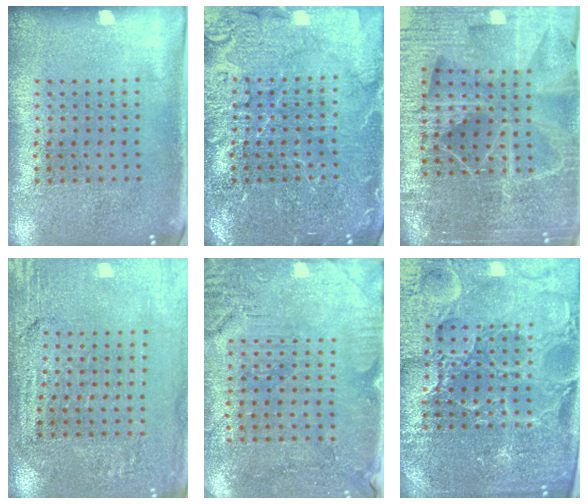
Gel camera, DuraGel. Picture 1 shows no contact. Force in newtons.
{"total": 6.5, "press": 6.4, "slide": 1.0}
{"total": 5.5, "press": 4.9, "slide": 2.4}
{"total": 3.1, "press": 3.1, "slide": 0.3}
{"total": 3.1, "press": 2.9, "slide": 1.1}
{"total": 5.2, "press": 4.9, "slide": 1.8}